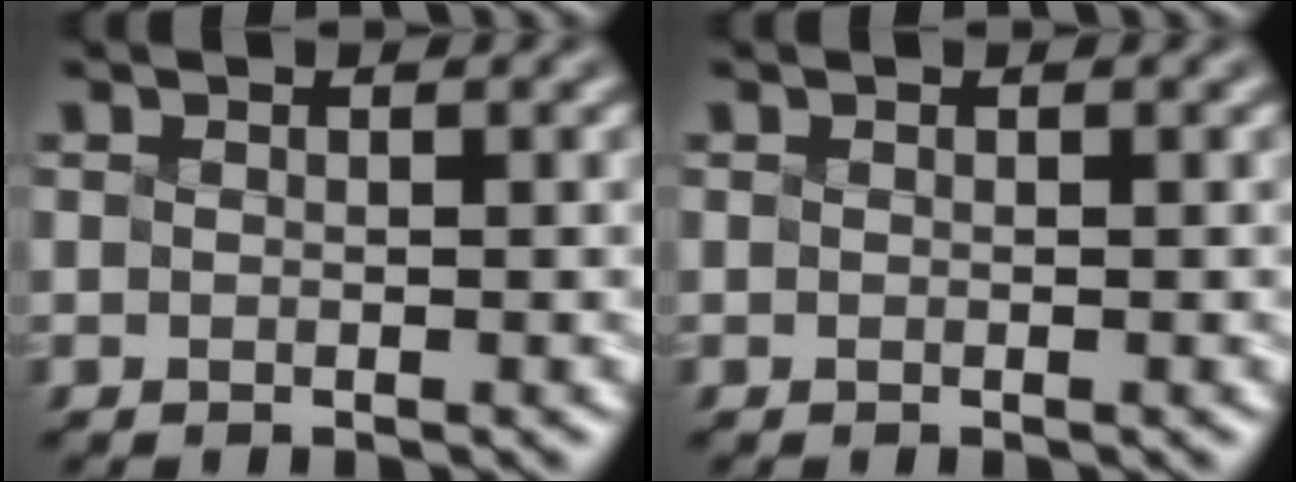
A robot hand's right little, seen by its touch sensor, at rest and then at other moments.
{"total": 0.0}